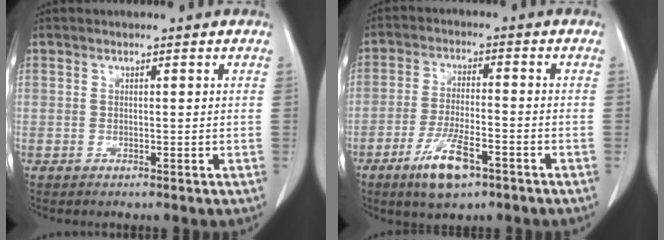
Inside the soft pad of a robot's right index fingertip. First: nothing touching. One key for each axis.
{"total": 8.3, "fx": -4.7, "fy": 2.1, "fz": 6.5, "tx": -0.119, "ty": -0.012, "tz": -0.080}